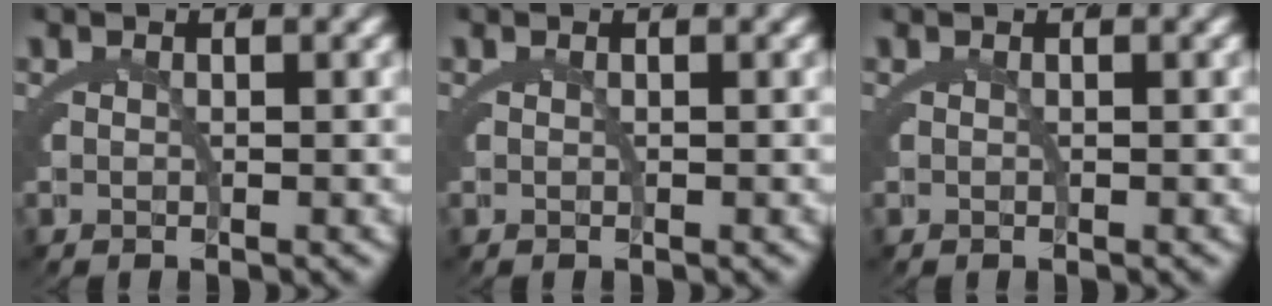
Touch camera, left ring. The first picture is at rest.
{"total": 0.0}
{"total": 0.0}